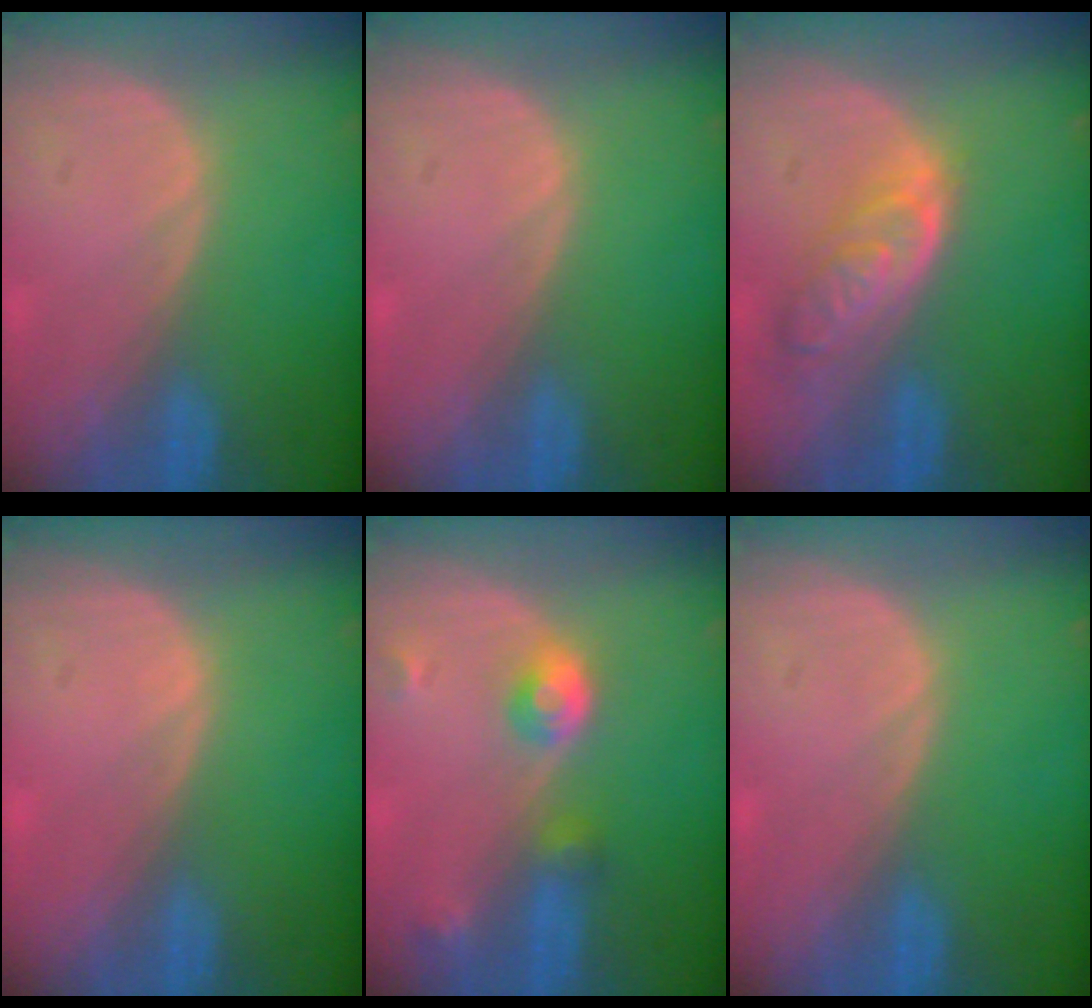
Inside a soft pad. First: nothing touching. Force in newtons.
{"total": 0.0}
{"total": 6.4, "press": 5.7, "slide": 2.9}
{"total": 0.0}
{"total": 4.6, "press": 4.2, "slide": 1.9}
{"total": 0.0}